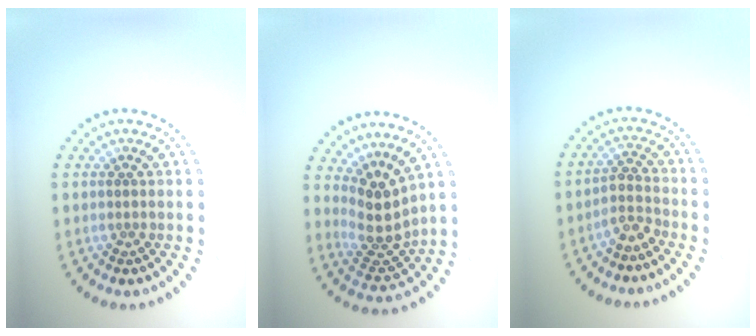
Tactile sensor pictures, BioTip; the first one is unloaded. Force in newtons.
{"total": 3.8, "press": 2.8, "slide": 2.5}
{"total": 2.2, "press": 1.6, "slide": 1.5}